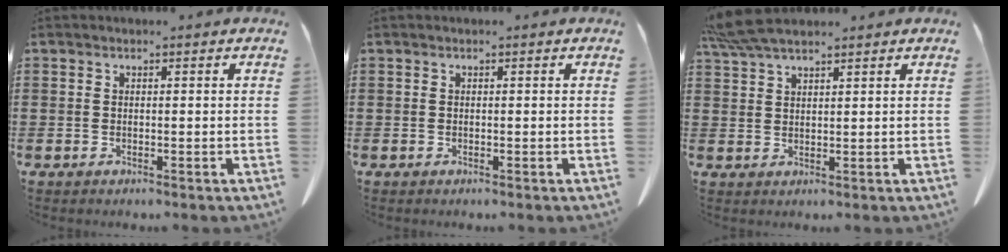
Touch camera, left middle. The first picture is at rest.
{"total": 0.0}
{"total": 5.4, "force": [4.3, 0.8, 3.1], "torque": [-0.070, -0.005, 0.083]}